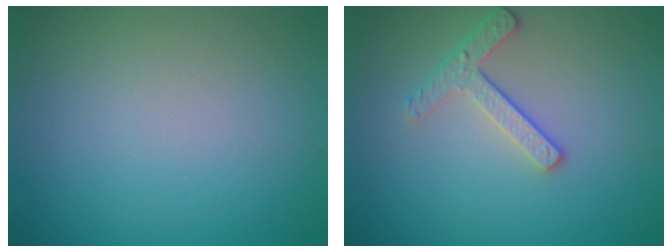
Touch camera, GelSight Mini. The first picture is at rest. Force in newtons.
{"total": 2.5, "press": 2.2, "slide": 1.1}